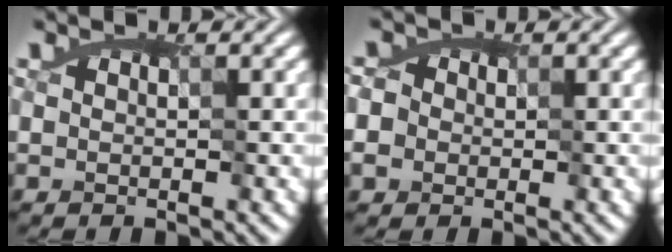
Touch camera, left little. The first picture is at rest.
{"total": 2.8, "force": [1.0, 2.5, 0.9], "torque": [-0.044, 0.001, 0.021]}